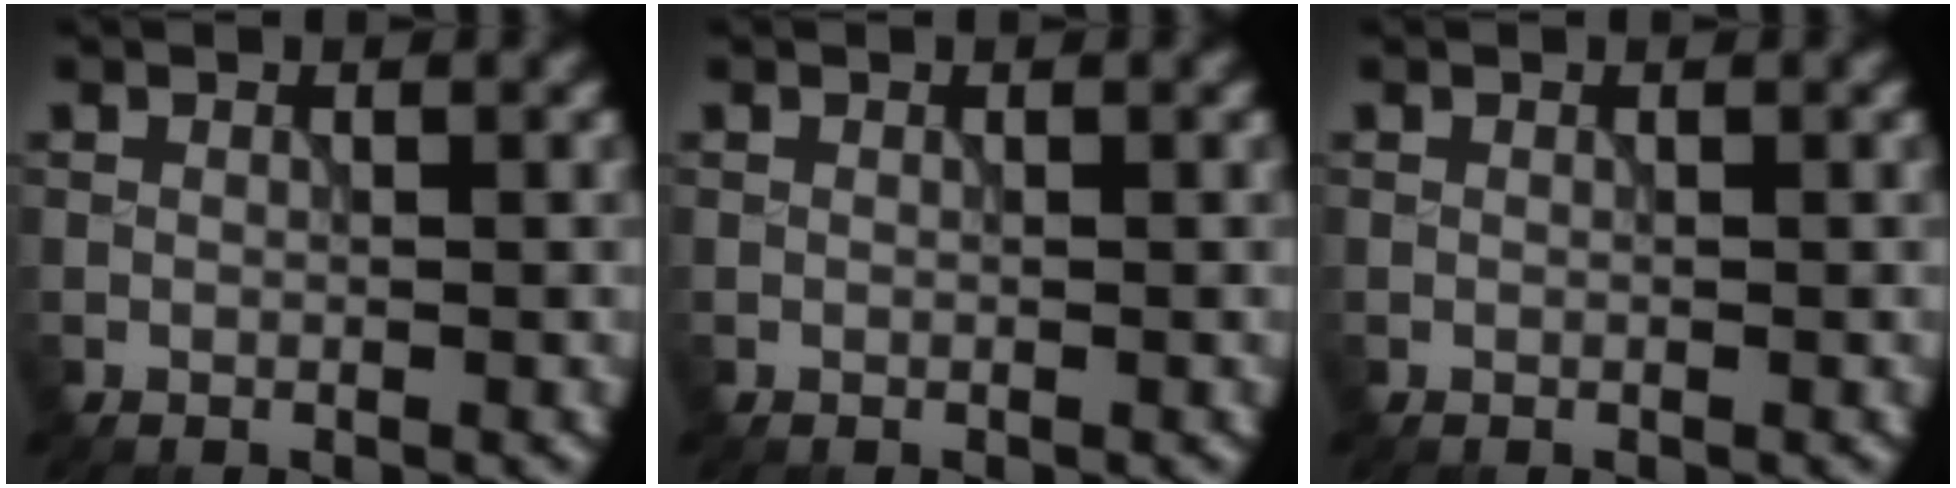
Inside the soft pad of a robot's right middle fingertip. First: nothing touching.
{"total": 0.0}
{"total": 0.0}